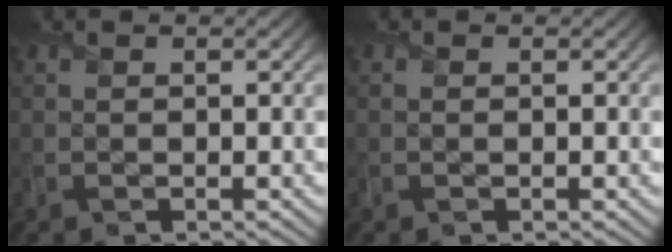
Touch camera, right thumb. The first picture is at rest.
{"total": 0.0}